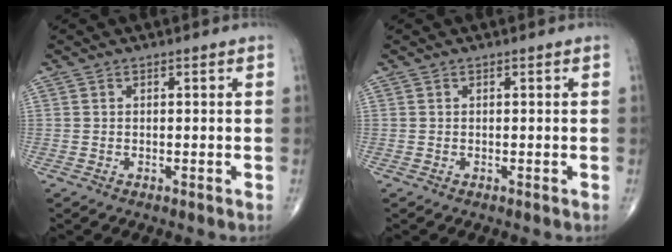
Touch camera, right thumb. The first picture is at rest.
{"total": 0.0}